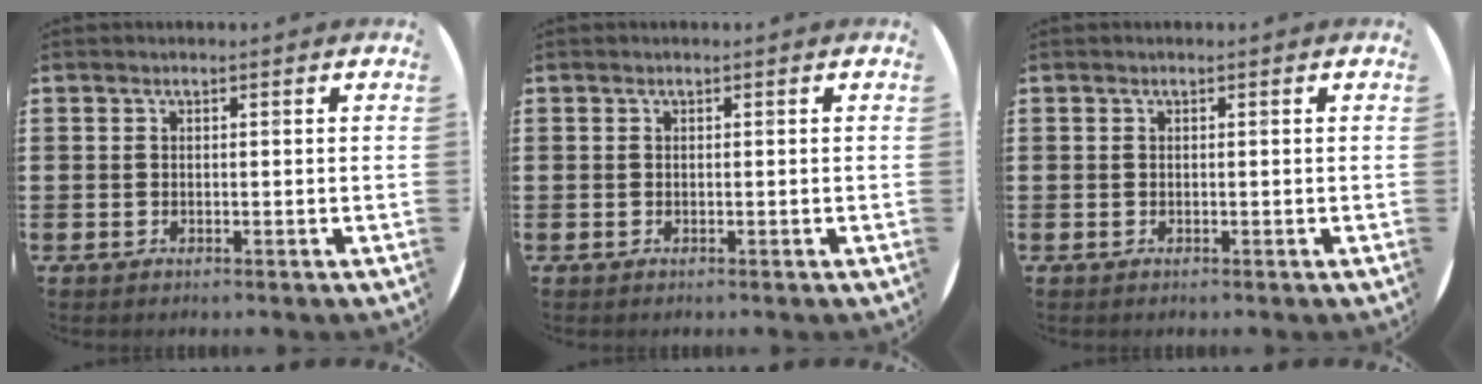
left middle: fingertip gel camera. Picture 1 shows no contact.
{"total": 0.0}
{"total": 0.0}